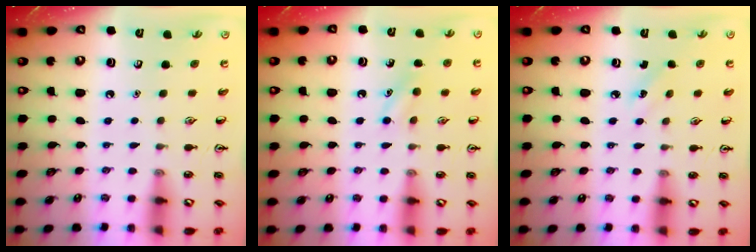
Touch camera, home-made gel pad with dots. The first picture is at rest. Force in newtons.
{"total": 7.3, "press": 7.1, "slide": 1.7}
{"total": 2.4, "press": 2.3, "slide": 0.9}